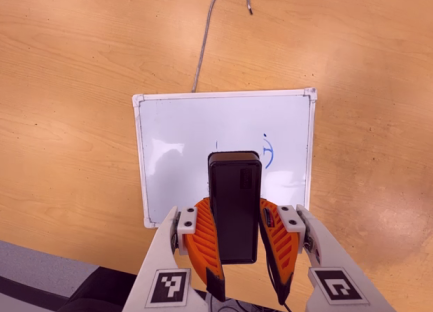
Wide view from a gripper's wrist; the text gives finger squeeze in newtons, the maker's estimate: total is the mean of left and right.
{"total": 8.5, "left": 7.4, "right": 9.7}